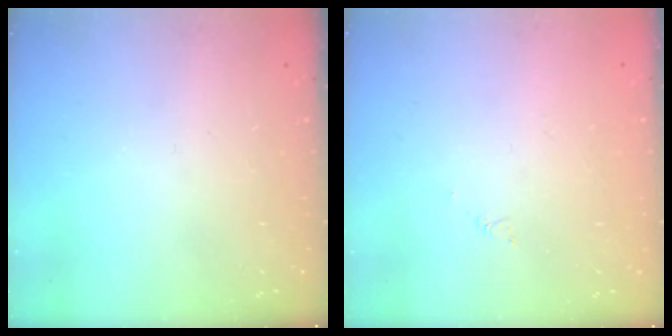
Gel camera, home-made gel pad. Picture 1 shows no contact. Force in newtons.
{"total": 1.6, "press": 1.5, "slide": 0.3}